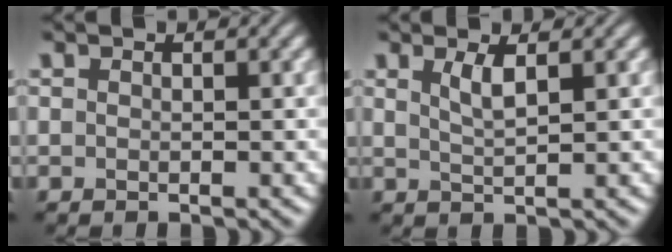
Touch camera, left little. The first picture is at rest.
{"total": 2.0, "force": [1.0, 0.5, 1.6], "torque": [-0.031, -0.002, 0.018]}